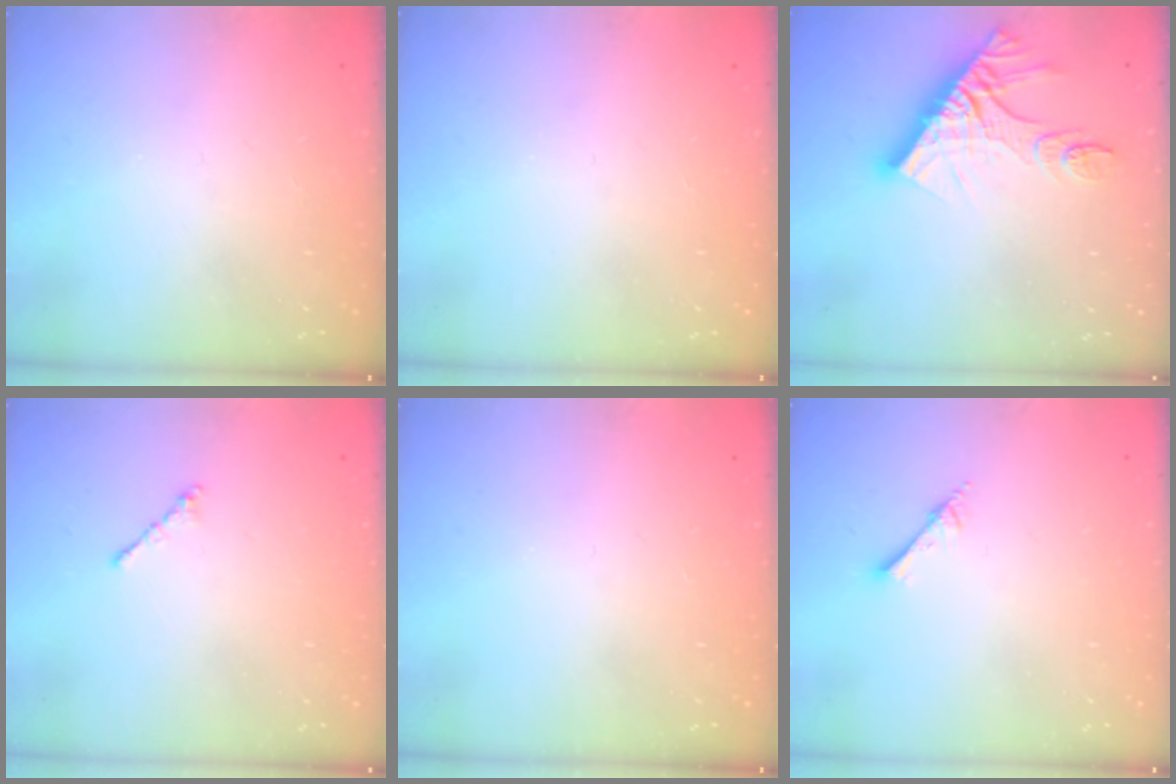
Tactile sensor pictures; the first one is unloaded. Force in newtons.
{"total": 0.0}
{"total": 13.6, "press": 13.6, "slide": 1.1}
{"total": 0.9, "press": 0.7, "slide": 0.5}
{"total": 0.0}
{"total": 2.5, "press": 2.5, "slide": 0.2}